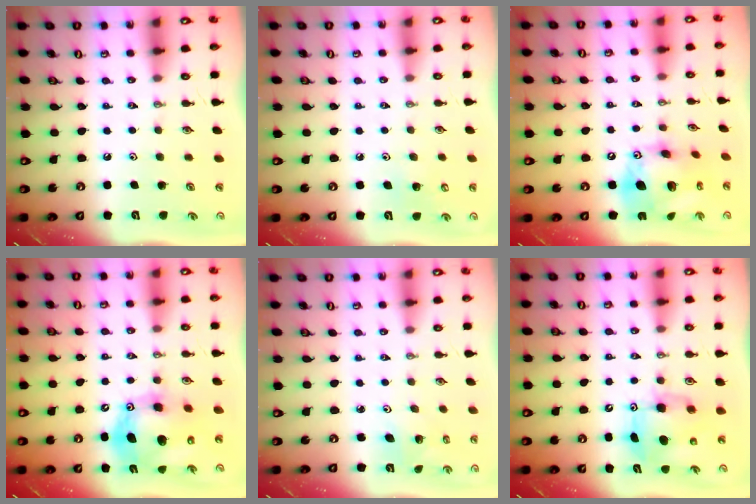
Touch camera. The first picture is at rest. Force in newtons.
{"total": 6.3, "press": 6.2, "slide": 1.0}
{"total": 17.9, "press": 17.8, "slide": 1.6}
{"total": 15.2, "press": 15.0, "slide": 2.6}
{"total": 2.8, "press": 2.8, "slide": 0.2}
{"total": 8.0, "press": 8.0, "slide": 0.8}